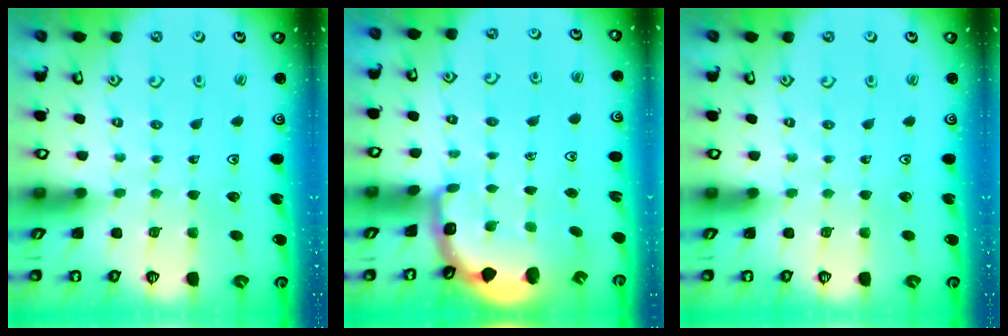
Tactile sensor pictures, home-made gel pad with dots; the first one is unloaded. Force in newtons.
{"total": 3.3, "press": 2.9, "slide": 1.5}
{"total": 0.0}